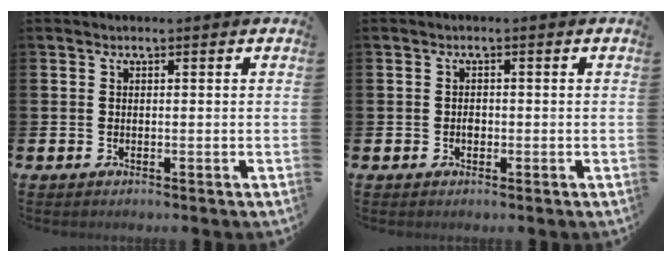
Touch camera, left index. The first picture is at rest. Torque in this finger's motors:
{"motor_torque": [0.26, 0.22, 0.00, 0.02]}